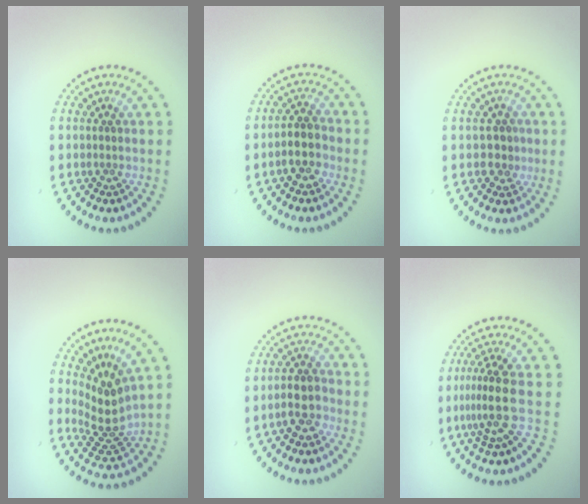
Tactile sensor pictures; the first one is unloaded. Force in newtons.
{"total": 2.9, "press": 2.7, "slide": 1.2}
{"total": 1.9, "press": 1.8, "slide": 0.6}
{"total": 3.9, "press": 2.8, "slide": 2.7}
{"total": 2.6, "press": 2.5, "slide": 0.8}
{"total": 3.5, "press": 2.6, "slide": 2.4}